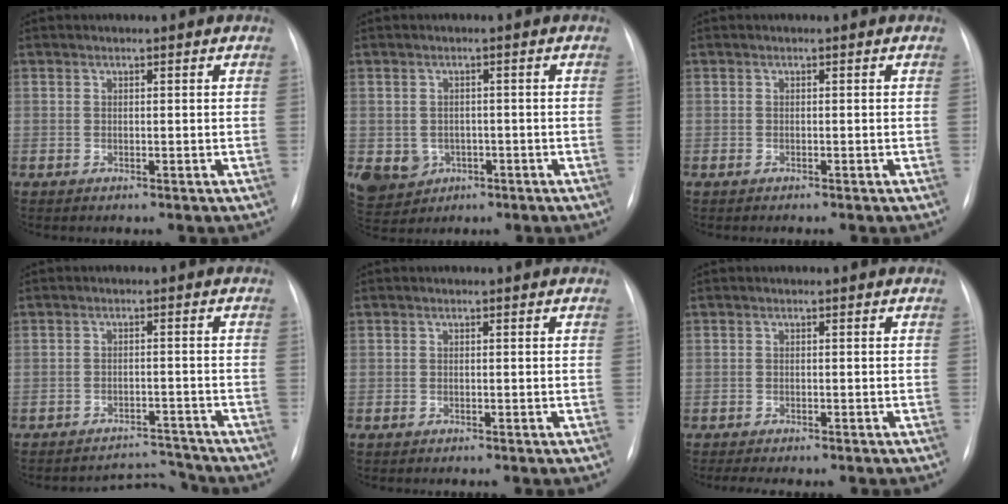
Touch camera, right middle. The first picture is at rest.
{"total": 9.5, "force": [-3.3, 8.4, 3.0], "torque": [-0.086, 0.011, -0.036]}
{"total": 1.1, "force": [-0.9, 0.2, 0.7], "torque": [-0.012, -0.003, -0.010]}
{"total": 4.6, "force": [-4.3, -0.3, -1.8], "torque": [0.032, 0.011, -0.061]}
{"total": 0.8, "force": [-0.6, 0.2, 0.5], "torque": [-0.010, -0.002, -0.008]}
{"total": 4.7, "force": [-3.9, 0.9, 2.4], "torque": [-0.030, -0.006, -0.047]}